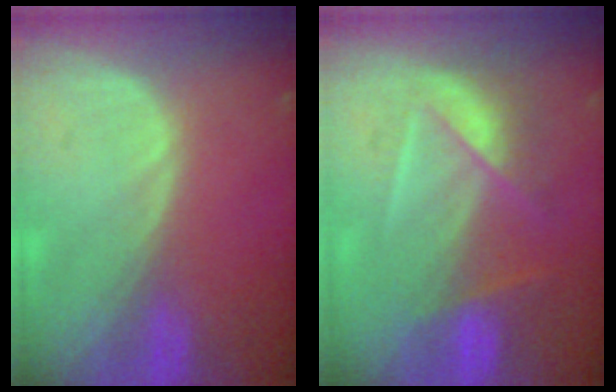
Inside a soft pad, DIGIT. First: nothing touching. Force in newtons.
{"total": 7.3, "press": 6.5, "slide": 3.4}